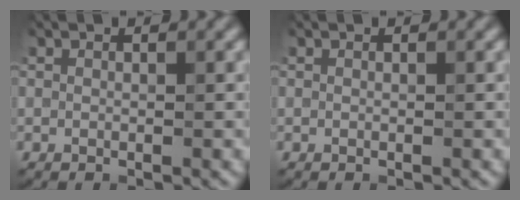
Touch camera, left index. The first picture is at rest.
{"total": 0.0}